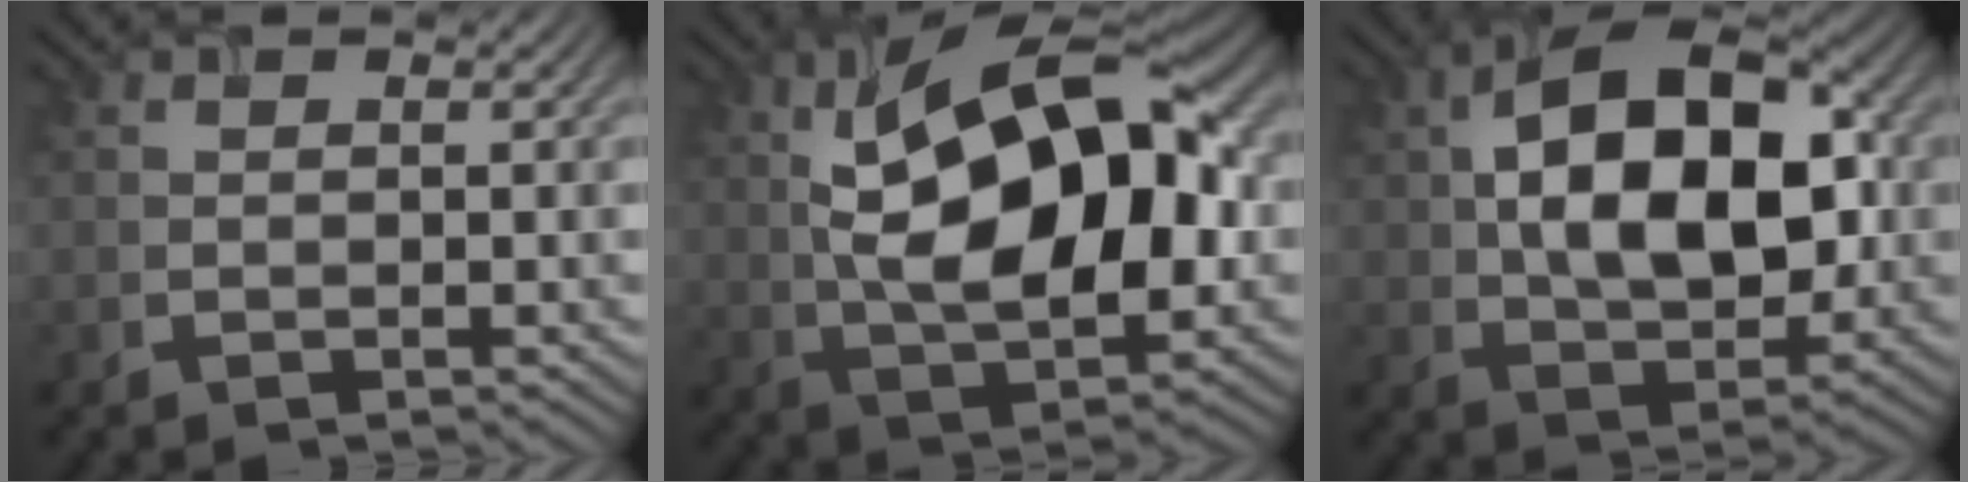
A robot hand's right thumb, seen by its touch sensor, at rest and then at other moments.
{"total": 17.1, "force": [2.9, 8.4, 14.6], "torque": [-0.248, 0.024, 0.034]}
{"total": 14.4, "force": [2.1, 8.4, 11.5], "torque": [-0.185, 0.018, 0.031]}